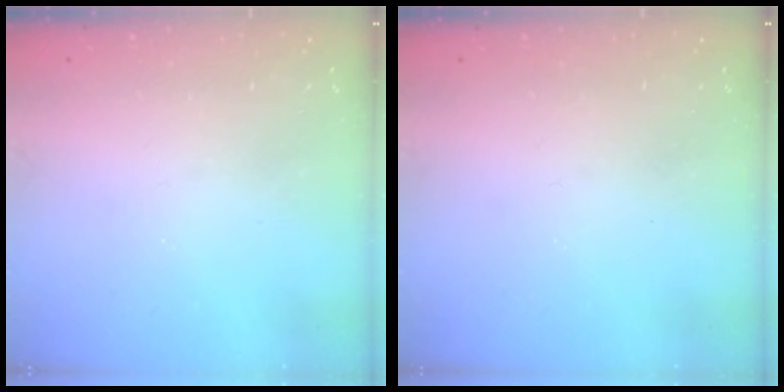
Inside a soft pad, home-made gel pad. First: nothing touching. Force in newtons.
{"total": 0.0}